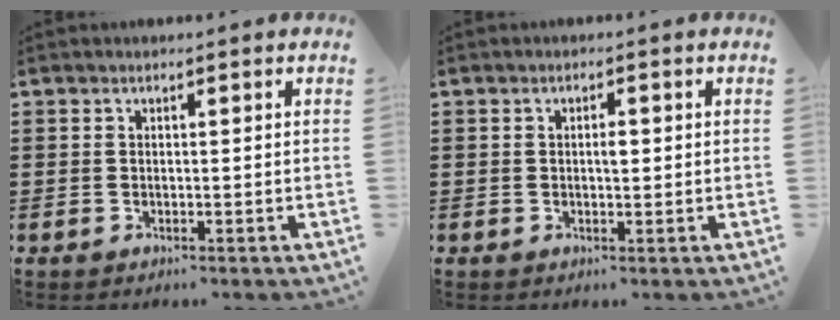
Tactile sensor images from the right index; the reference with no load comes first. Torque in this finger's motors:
{"motor_torque": [0.43, -0.28, 0.04, 0.05]}